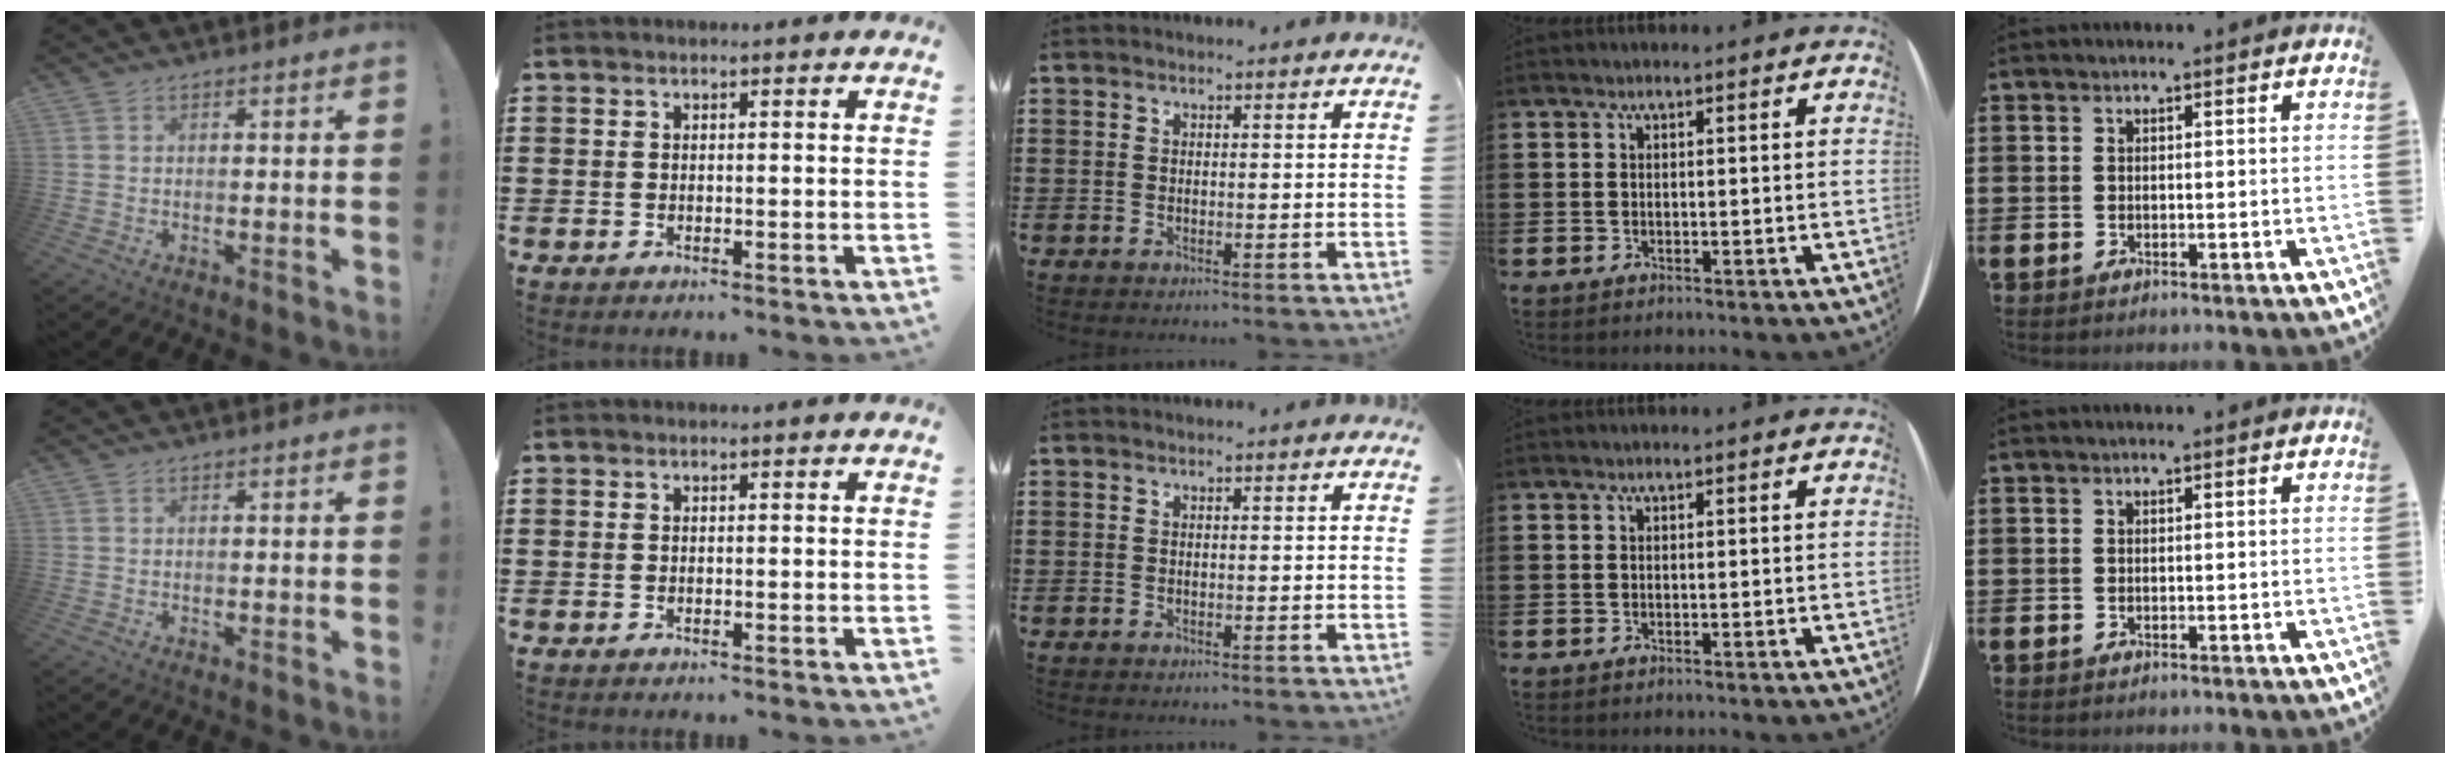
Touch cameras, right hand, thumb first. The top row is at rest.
{}